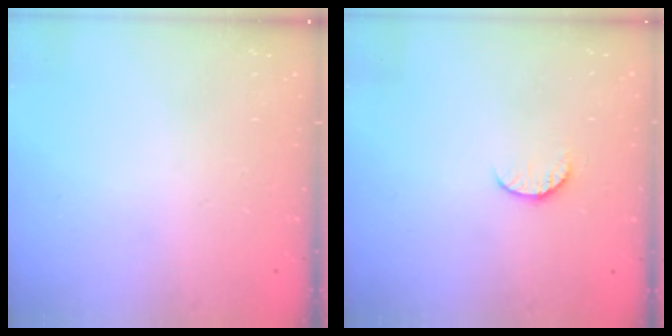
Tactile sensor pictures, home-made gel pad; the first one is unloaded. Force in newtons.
{"total": 5.2, "press": 5.2, "slide": 0.4}